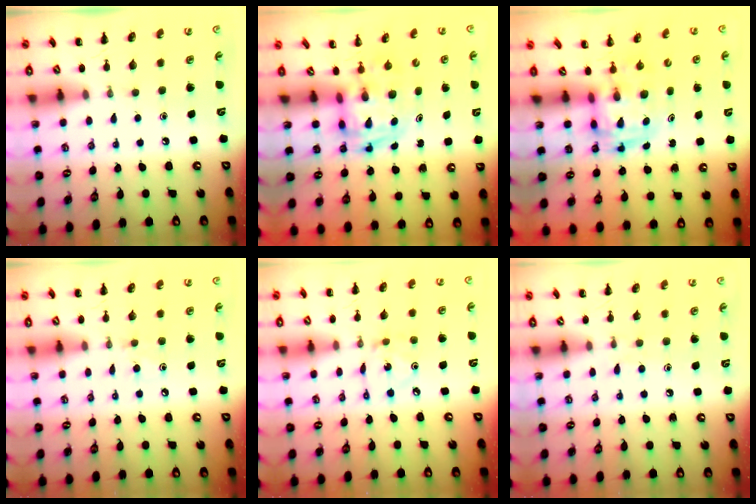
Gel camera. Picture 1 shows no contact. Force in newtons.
{"total": 2.8, "press": 2.7, "slide": 0.5}
{"total": 2.9, "press": 2.9, "slide": 0.5}
{"total": 2.9, "press": 2.7, "slide": 1.1}
{"total": 2.3, "press": 2.2, "slide": 0.3}
{"total": 3.5, "press": 3.3, "slide": 1.3}